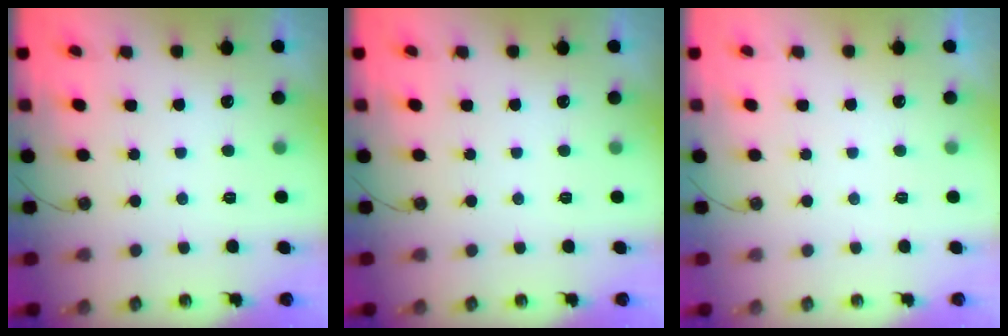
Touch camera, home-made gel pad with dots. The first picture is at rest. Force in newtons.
{"total": 0.0}
{"total": 0.0}